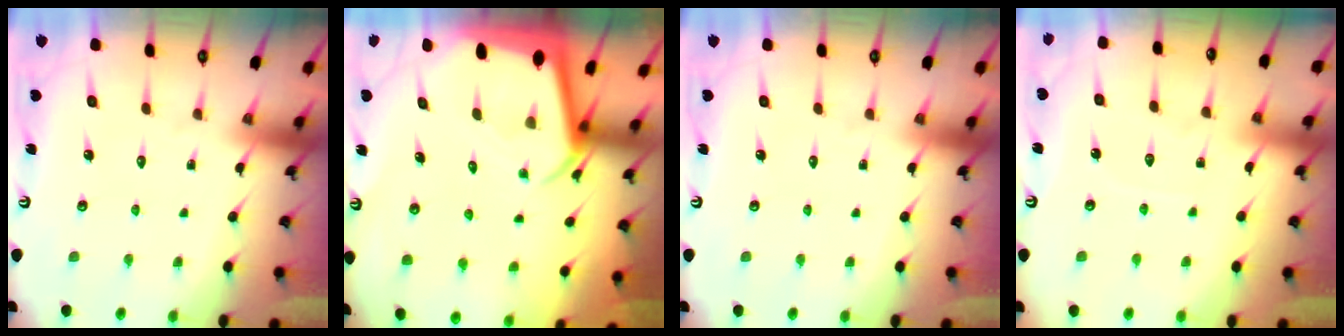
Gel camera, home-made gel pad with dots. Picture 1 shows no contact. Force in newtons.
{"total": 3.6, "press": 3.6, "slide": 0.4}
{"total": 0.0}
{"total": 3.7, "press": 3.6, "slide": 0.6}